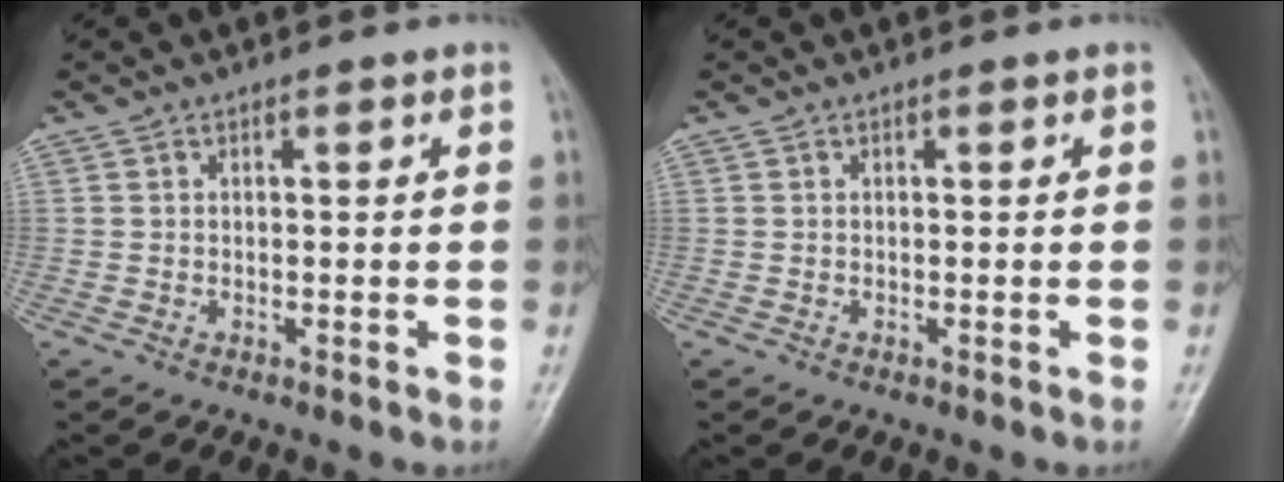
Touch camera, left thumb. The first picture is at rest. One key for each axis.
{"total": 0.0}